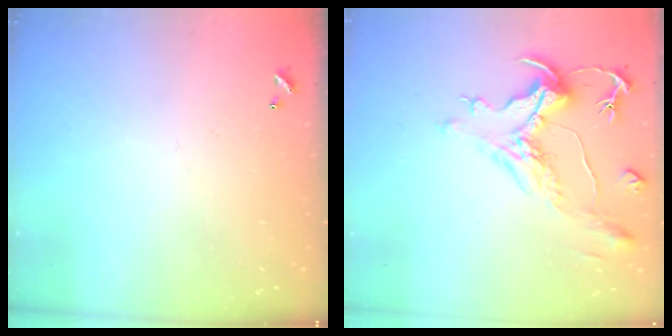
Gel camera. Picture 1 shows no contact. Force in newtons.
{"total": 1.6, "press": 0.1, "slide": 1.6}